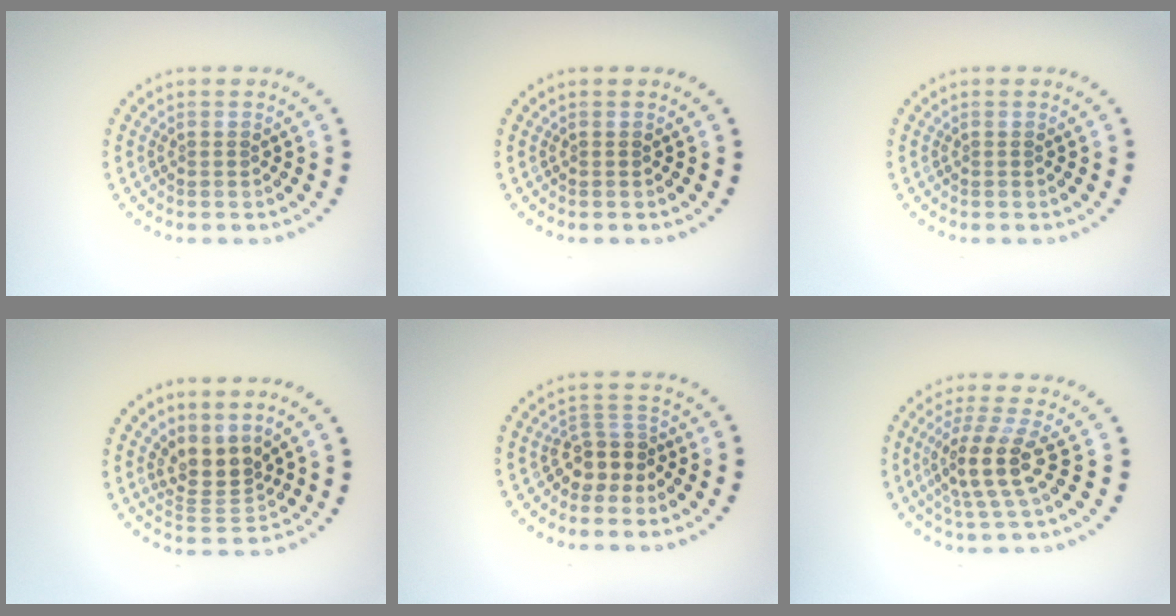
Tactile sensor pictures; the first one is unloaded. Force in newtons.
{"total": 0.0}
{"total": 0.0}
{"total": 3.2, "press": 2.5, "slide": 2.1}
{"total": 2.8, "press": 2.3, "slide": 1.6}
{"total": 4.2, "press": 3.6, "slide": 2.2}